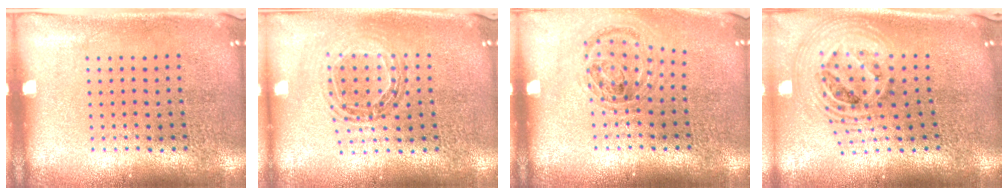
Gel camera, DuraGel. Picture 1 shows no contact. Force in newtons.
{"total": 0.9, "press": 0.9, "slide": 0.2}
{"total": 1.0, "press": 1.0, "slide": 0.2}
{"total": 2.6, "press": 1.9, "slide": 1.8}